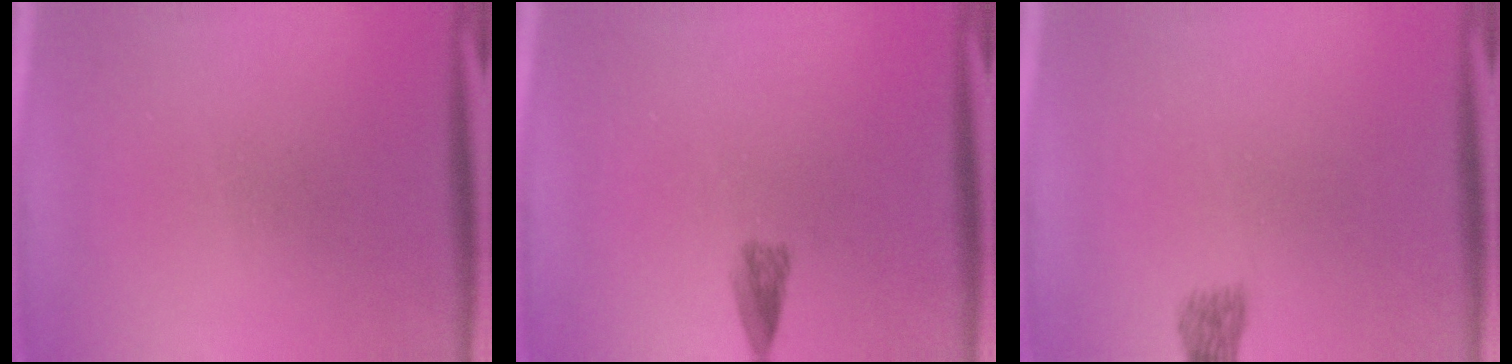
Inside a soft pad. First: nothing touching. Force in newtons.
{"total": 2.0}
{"total": 2.1}